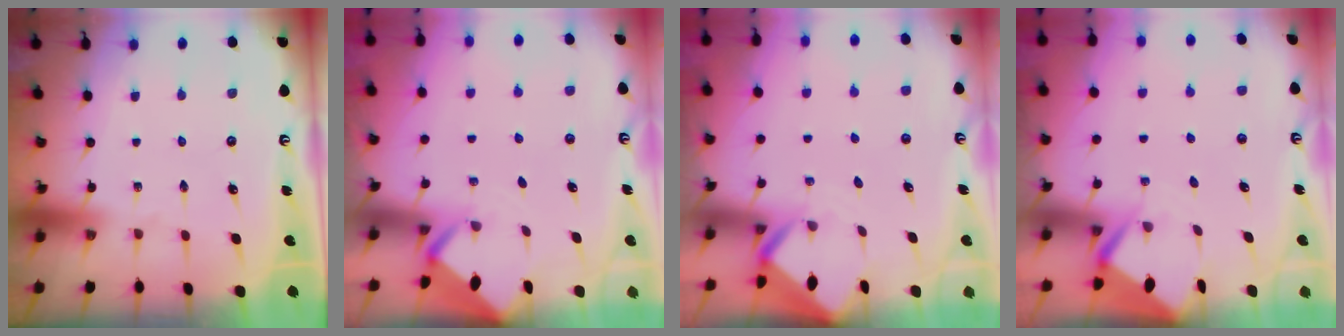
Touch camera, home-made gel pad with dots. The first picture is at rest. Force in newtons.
{"total": 2.3, "press": 2.3, "slide": 0.2}
{"total": 2.6, "press": 2.5, "slide": 0.3}
{"total": 3.6, "press": 3.6, "slide": 0.3}